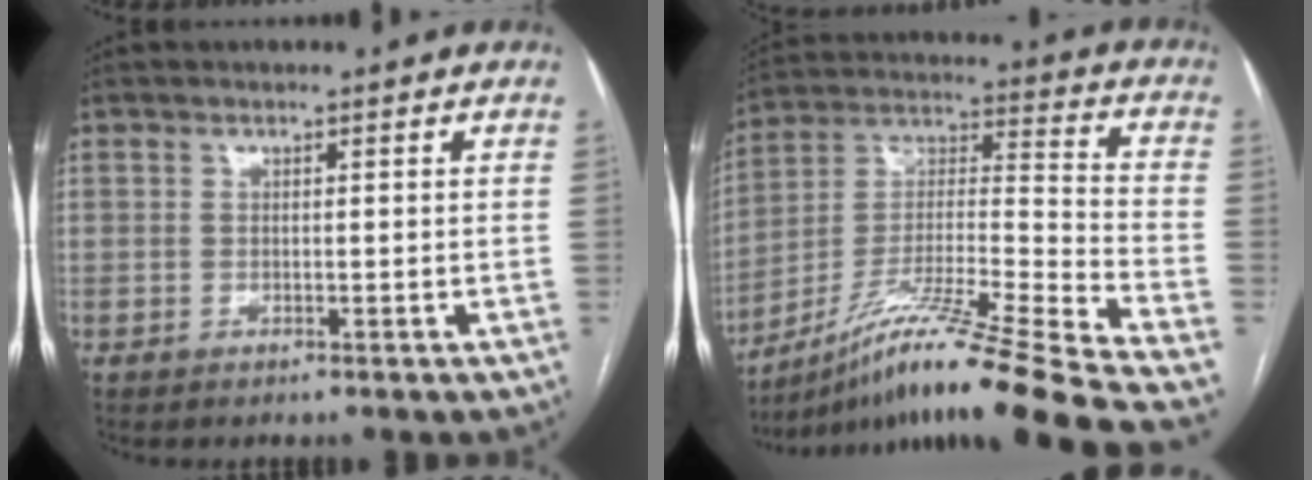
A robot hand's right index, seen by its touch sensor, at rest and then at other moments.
{"total": 24.8, "force": [-19.7, -2.1, 14.9], "torque": [-0.231, -0.009, -0.346]}